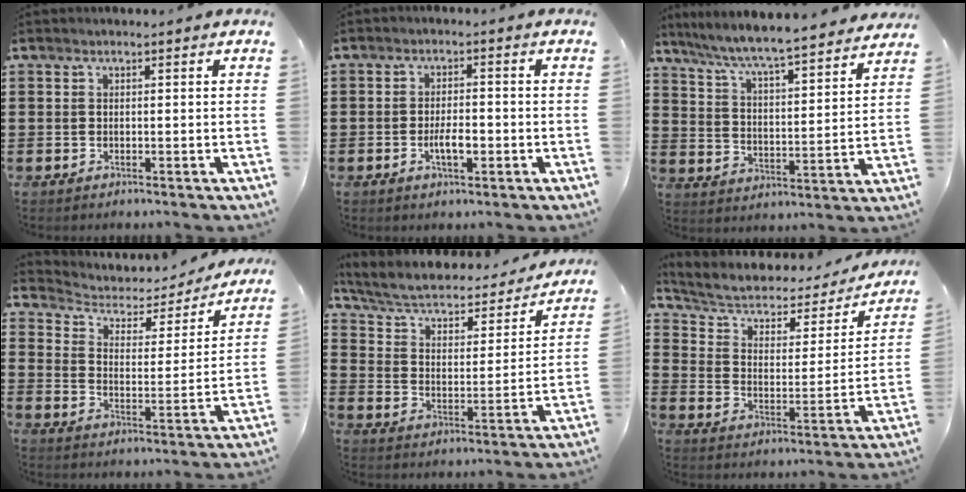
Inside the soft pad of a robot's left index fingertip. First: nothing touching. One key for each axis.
{"total": 4.0, "fx": -1.1, "fy": 1.5, "fz": 3.6, "tx": -0.062, "ty": 0.005, "tz": -0.019}
{"total": 6.0, "fx": 5.6, "fy": -0.3, "fz": 2.1, "tx": -0.067, "ty": -0.043, "tz": 0.091}
{"total": 3.3, "fx": 2.6, "fy": 1.8, "fz": 0.8, "tx": -0.037, "ty": -0.018, "tz": 0.034}
{"total": 4.7, "fx": 3.7, "fy": 1.7, "fz": 2.3, "tx": -0.064, "ty": -0.030, "tz": 0.055}
{"total": 4.9, "fx": 3.5, "fy": 2.5, "fz": 2.3, "tx": -0.066, "ty": -0.022, "tz": 0.055}